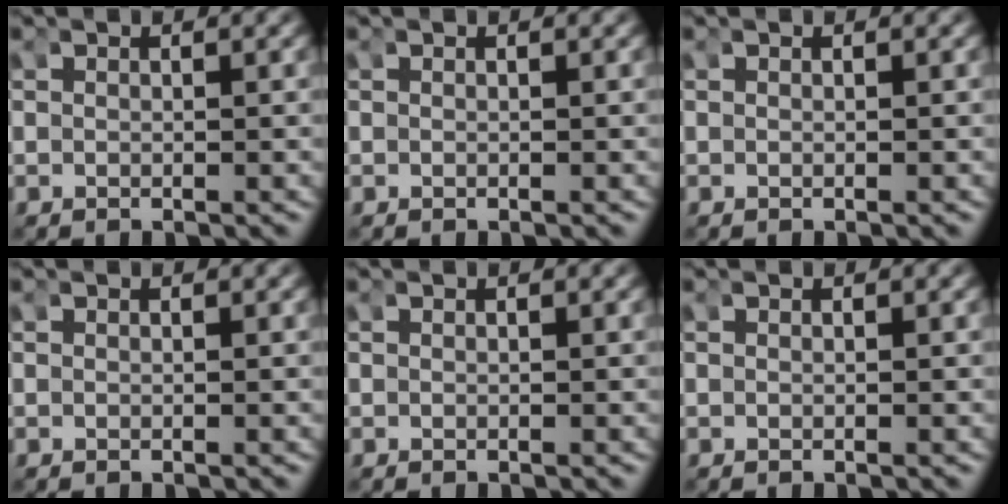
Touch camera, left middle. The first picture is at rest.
{"total": 0.0}
{"total": 0.0}
{"total": 0.0}
{"total": 0.0}
{"total": 0.0}